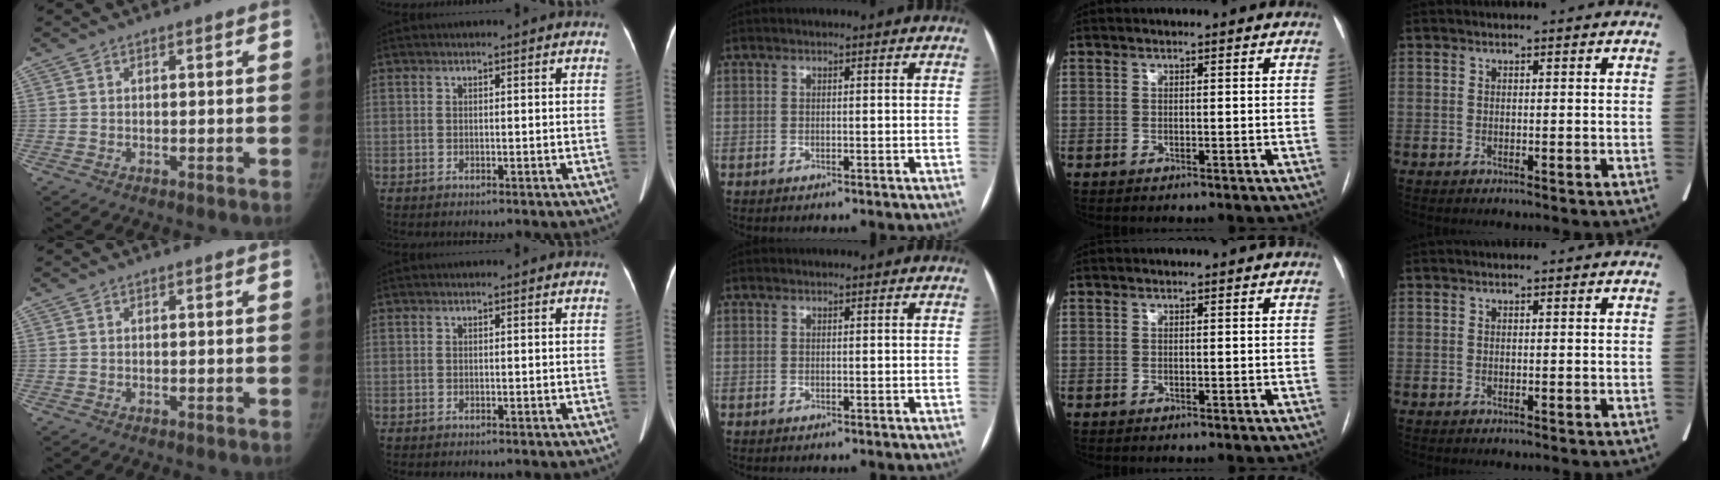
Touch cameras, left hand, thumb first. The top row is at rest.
{}